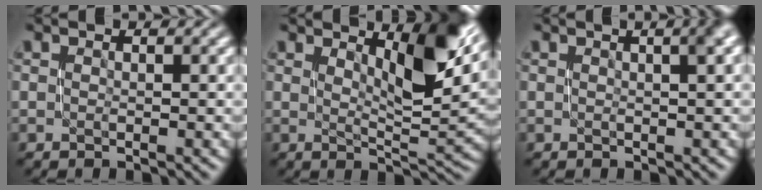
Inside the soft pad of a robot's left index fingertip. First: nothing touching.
{"total": 7.1, "force": [3.6, 1.7, 5.9], "torque": [-0.080, -0.005, 0.067]}
{"total": 3.9, "force": [1.2, 1.4, 3.4], "torque": [-0.017, 0.020, -0.007]}